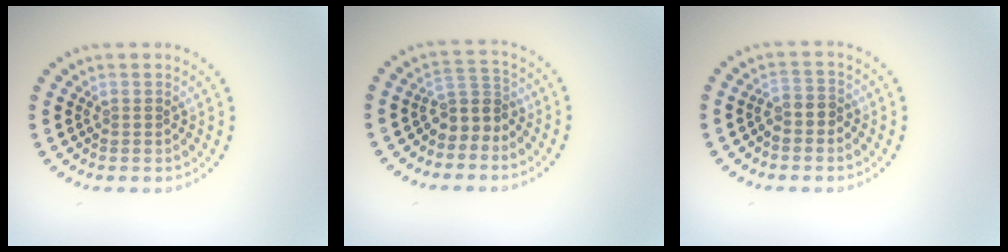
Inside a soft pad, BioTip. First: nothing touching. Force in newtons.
{"total": 2.8, "press": 2.0, "slide": 2.0}
{"total": 1.3, "press": 1.0, "slide": 0.8}